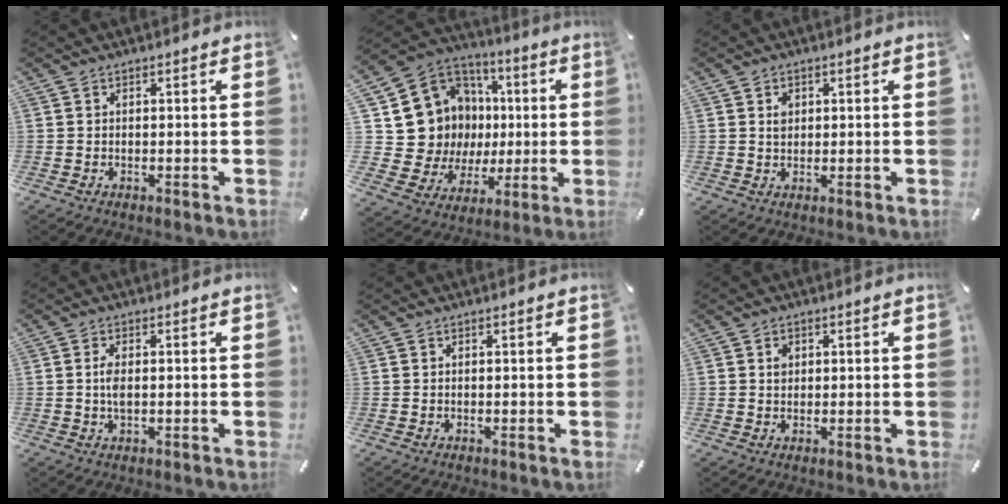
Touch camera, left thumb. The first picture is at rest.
{"total": 16.5, "force": [1.7, 15.9, 4.3], "torque": [-0.078, -0.025, 0.076]}
{"total": 2.2, "force": [0.7, 1.9, 0.9], "torque": [-0.005, -0.003, 0.008]}
{"total": 3.2, "force": [0.1, 1.5, 2.8], "torque": [-0.070, -0.003, -0.005]}
{"total": 0.0}
{"total": 1.8, "force": [0.4, 1.6, 0.7], "torque": [0.000, -0.002, 0.003]}